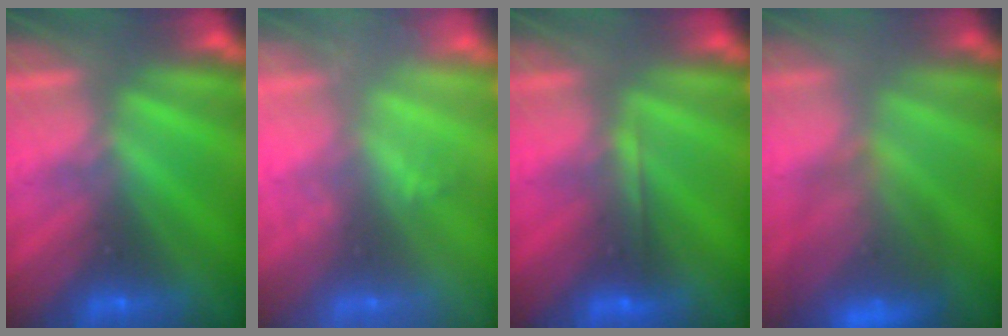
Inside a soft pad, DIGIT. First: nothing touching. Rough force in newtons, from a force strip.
{"total": 1.9}
{"total": 1.8}
{"total": 9.3}